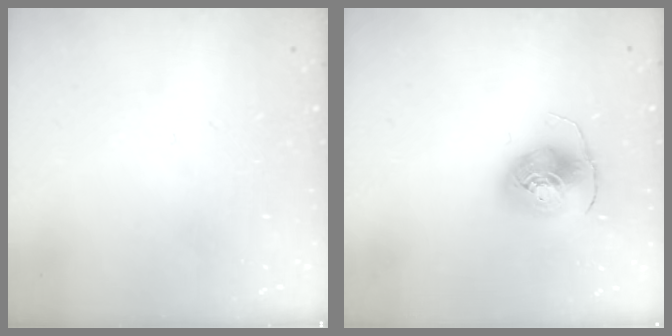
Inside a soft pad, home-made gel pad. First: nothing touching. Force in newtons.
{"total": 8.1, "press": 8.1, "slide": 0.6}